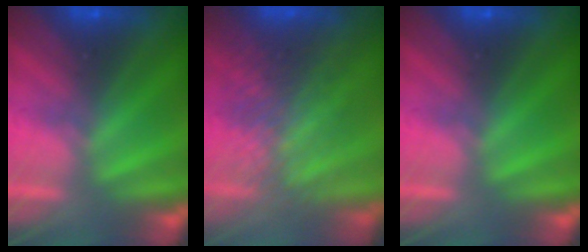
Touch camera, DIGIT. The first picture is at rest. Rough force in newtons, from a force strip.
{"total": 3.5}
{"total": 0.0}